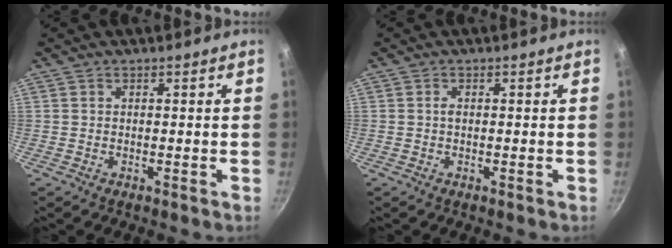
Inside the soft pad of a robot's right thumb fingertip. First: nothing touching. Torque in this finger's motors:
{"motor_torque": [0.11, 0.49, 0.44, -0.08, 0.02]}